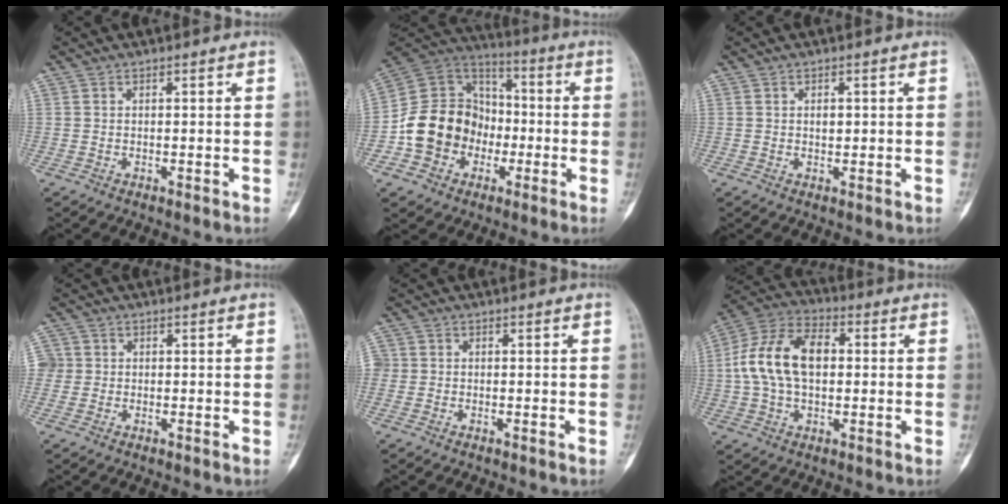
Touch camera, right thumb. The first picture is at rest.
{"total": 16.2, "force": [-4.9, 14.0, 6.4], "torque": [-0.078, 0.077, -0.087]}
{"total": 1.4, "force": [0.4, 0.9, 0.9], "torque": [-0.008, -0.001, 0.008]}
{"total": 3.0, "force": [0.0, 3.0, 0.5], "torque": [0.006, 0.008, -0.001]}
{"total": 2.1, "force": [-0.3, 2.0, 0.7], "torque": [-0.007, 0.006, -0.008]}
{"total": 14.5, "force": [1.1, 9.0, 11.3], "torque": [-0.213, 0.033, 0.013]}